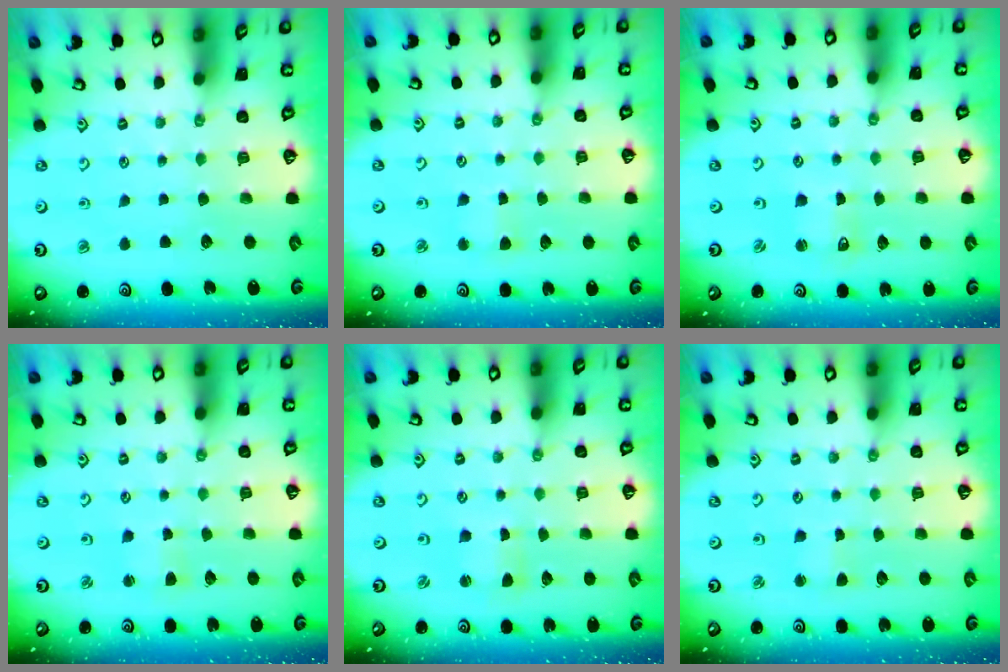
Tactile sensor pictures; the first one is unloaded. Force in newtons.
{"total": 3.7, "press": 3.6, "slide": 0.4}
{"total": 1.7, "press": 1.6, "slide": 0.3}
{"total": 2.9, "press": 2.9, "slide": 0.4}
{"total": 1.2, "press": 1.2, "slide": 0.3}
{"total": 2.2, "press": 2.2, "slide": 0.2}